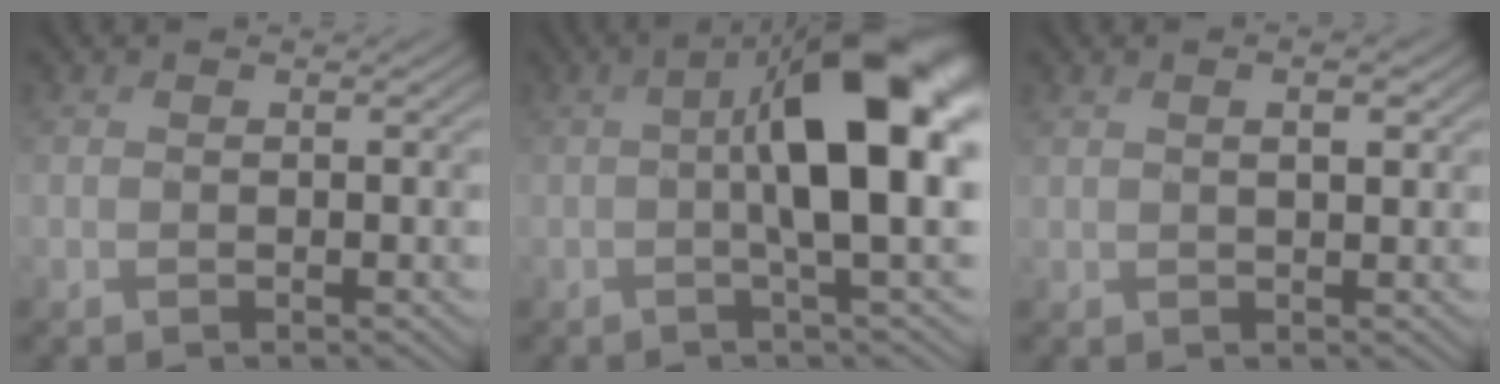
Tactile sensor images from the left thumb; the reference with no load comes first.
{"total": 11.0, "force": [0.8, 3.1, 10.5], "torque": [-0.165, 0.011, 0.007]}
{"total": 2.1, "force": [1.0, 0.7, 1.7], "torque": [-0.025, -0.003, 0.023]}